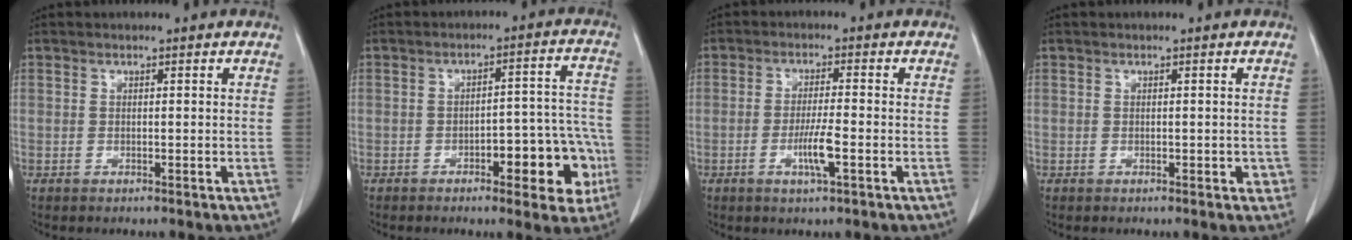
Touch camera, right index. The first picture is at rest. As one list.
[{"total": 10.8, "force": [-4.4, 3.8, 9.1], "torque": [-0.092, 0.037, -0.051]}, {"total": 4.7, "force": [-1.7, 0.0, 4.4], "torque": [-0.084, -0.008, -0.032]}, {"total": 1.4, "force": [-0.4, 0.8, 1.1], "torque": [-0.007, 0.003, -0.003]}]